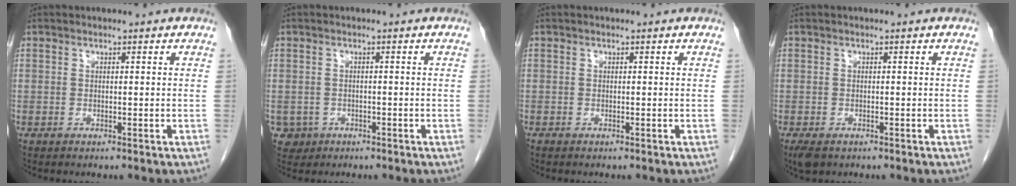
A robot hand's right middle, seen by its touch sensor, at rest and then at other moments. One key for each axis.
{"total": 2.8, "fx": -1.3, "fy": 2.4, "fz": 0.1, "tx": 0.000, "ty": 0.008, "tz": -0.019}
{"total": 0.0}
{"total": 3.0, "fx": -1.9, "fy": 1.6, "fz": 1.6, "tx": -0.032, "ty": -0.007, "tz": -0.028}